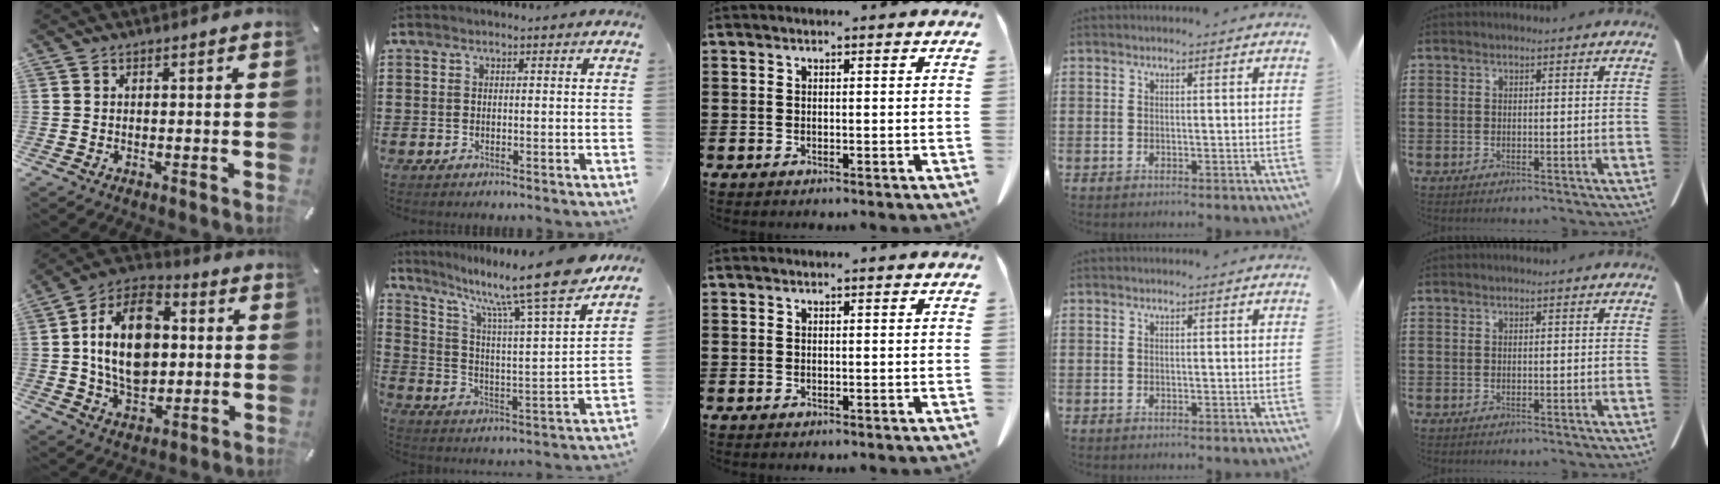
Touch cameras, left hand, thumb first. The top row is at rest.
{"thumb": {"total": 17.1, "force": [1.2, 11.9, 12.2], "torque": [-0.242, 0.008, 0.016]}, "index": {"total": 13.8, "force": [11.0, 0.3, 8.3], "torque": [-0.171, -0.070, 0.177]}}